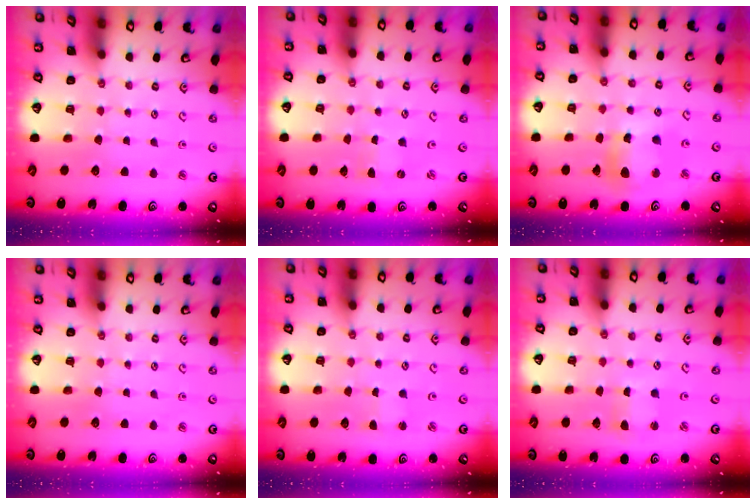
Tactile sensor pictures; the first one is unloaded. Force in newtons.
{"total": 0.0}
{"total": 11.7, "press": 11.6, "slide": 1.6}
{"total": 0.0}
{"total": 1.4, "press": 1.3, "slide": 0.3}
{"total": 2.2, "press": 2.2, "slide": 0.3}